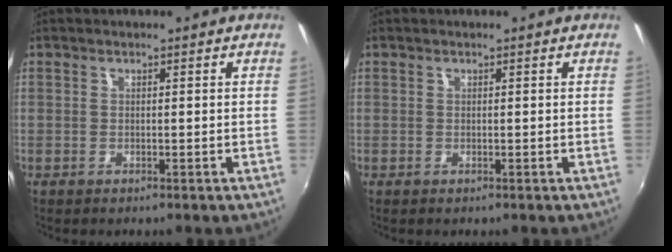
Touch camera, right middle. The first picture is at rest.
{"total": 0.0}